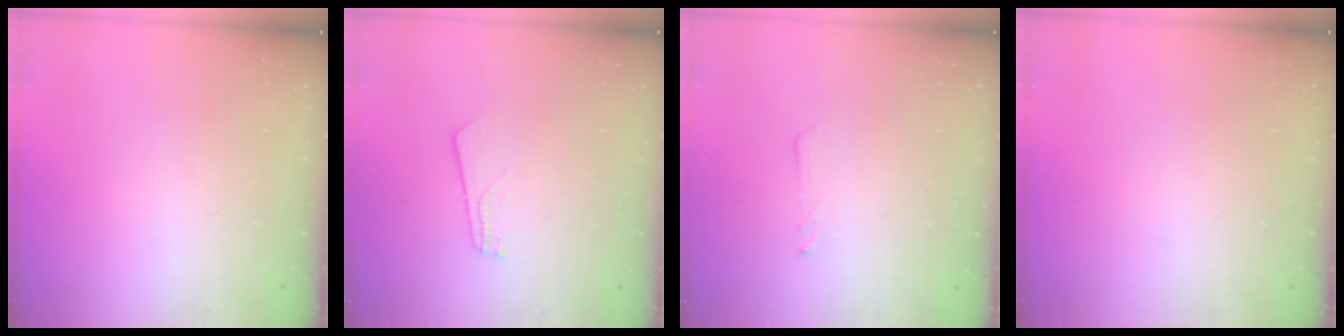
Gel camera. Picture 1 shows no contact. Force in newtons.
{"total": 2.1, "press": 2.1, "slide": 0.3}
{"total": 1.3, "press": 1.2, "slide": 0.1}
{"total": 0.0}